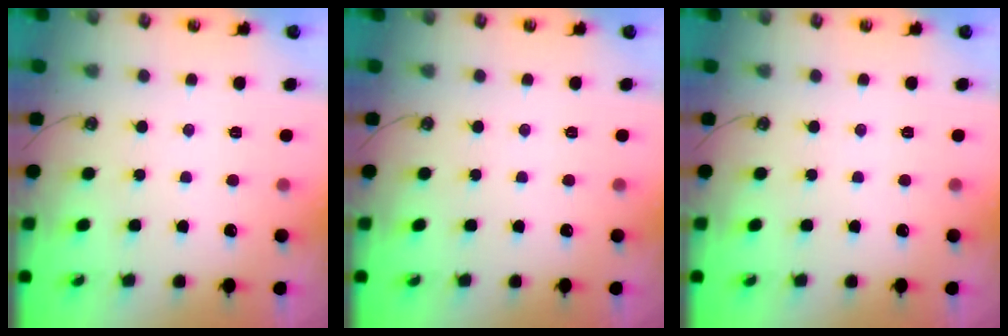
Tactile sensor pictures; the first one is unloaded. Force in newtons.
{"total": 0.0}
{"total": 0.0}